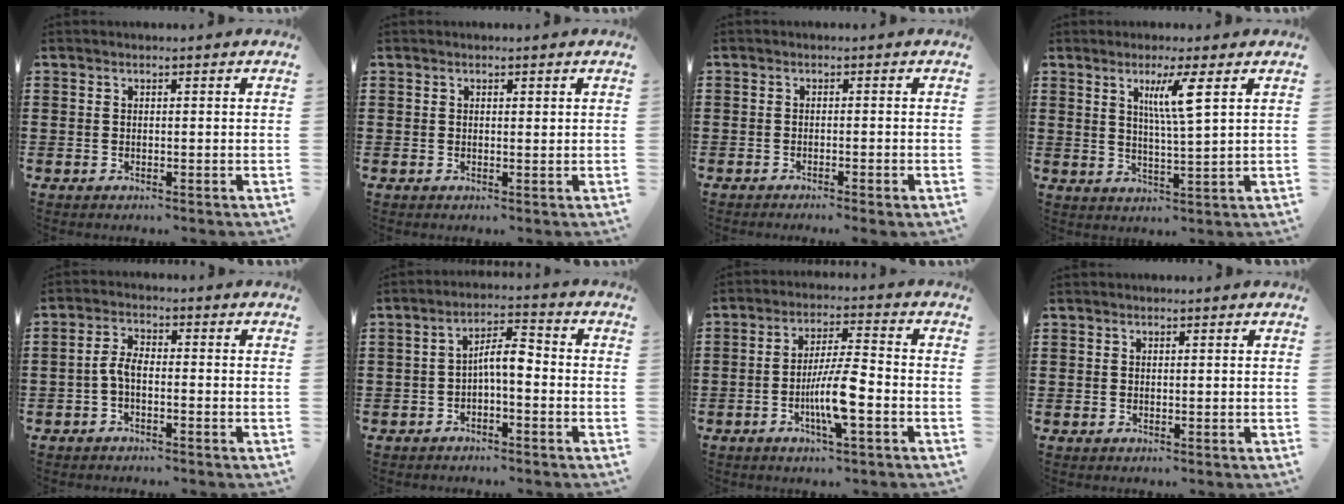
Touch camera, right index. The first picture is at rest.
{"total": 0.6, "force": [0.4, 0.4, 0.3], "torque": [-0.007, 0.004, 0.006]}
{"total": 1.0, "force": [-0.8, -0.2, 0.5], "torque": [-0.009, 0.000, -0.017]}
{"total": 5.5, "force": [2.5, 0.1, 5.0], "torque": [-0.095, -0.003, 0.035]}
{"total": 3.3, "force": [-1.2, 1.4, 2.7], "torque": [-0.072, -0.001, -0.031]}
{"total": 4.7, "force": [-1.0, 1.5, 4.3], "torque": [-0.082, 0.016, -0.023]}
{"total": 7.9, "force": [-2.6, 1.2, 7.3], "torque": [-0.141, -0.006, -0.052]}
{"total": 0.7, "force": [0.4, 0.6, 0.0], "torque": [-0.001, 0.004, 0.007]}